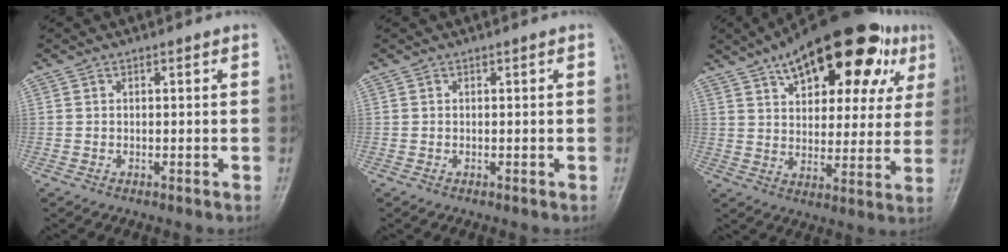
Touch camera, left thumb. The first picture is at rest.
{"total": 0.0}
{"total": 25.7, "force": [13.8, 11.6, 18.3], "torque": [-0.239, -0.002, 0.203]}